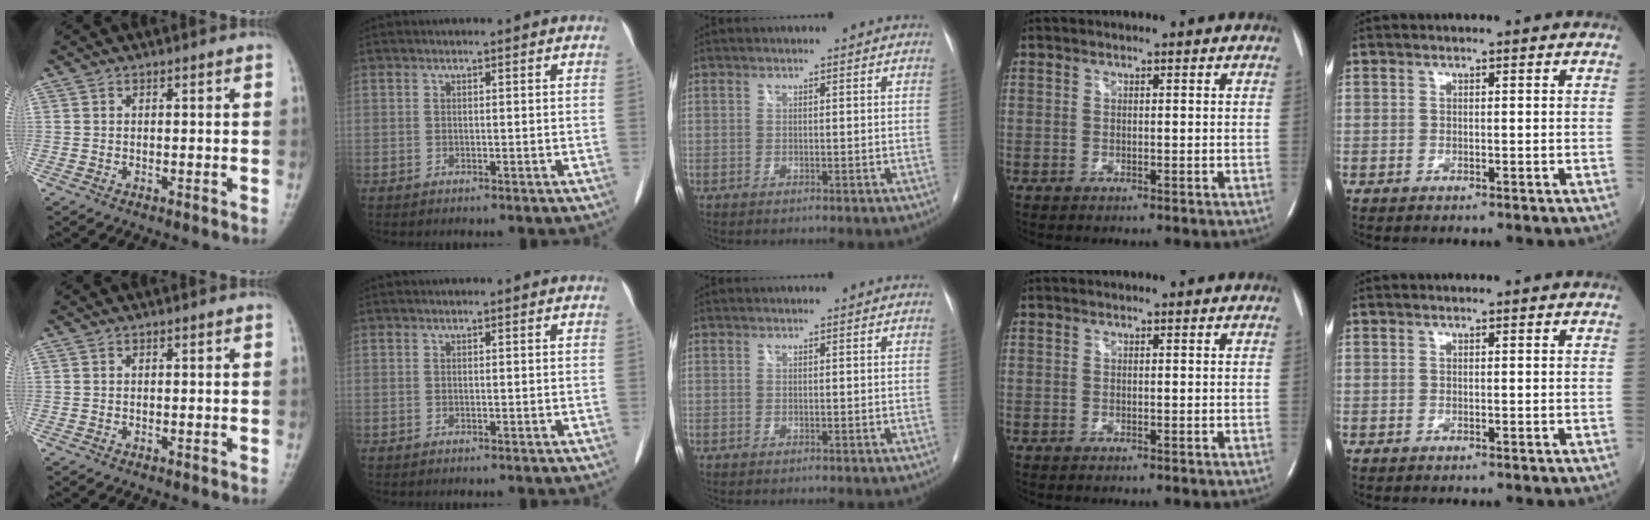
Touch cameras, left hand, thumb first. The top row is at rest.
{}